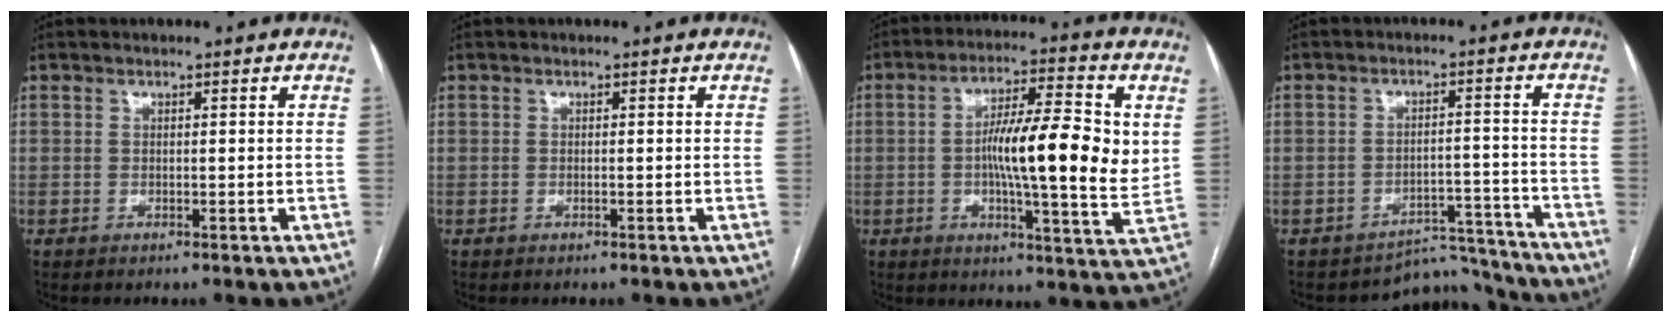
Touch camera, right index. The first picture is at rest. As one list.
[{"total": 0.0}, {"total": 14.7, "force": [1.1, 2.1, 14.5], "torque": [-0.235, 0.007, 0.006]}, {"total": 7.4, "force": [-7.0, 2.1, -1.4], "torque": [0.035, 0.046, -0.093]}]